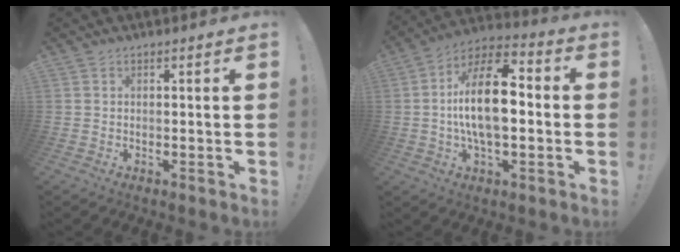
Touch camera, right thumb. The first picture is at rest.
{"total": 17.4, "force": [-0.7, 8.1, 15.4], "torque": [-0.278, 0.007, -0.019]}